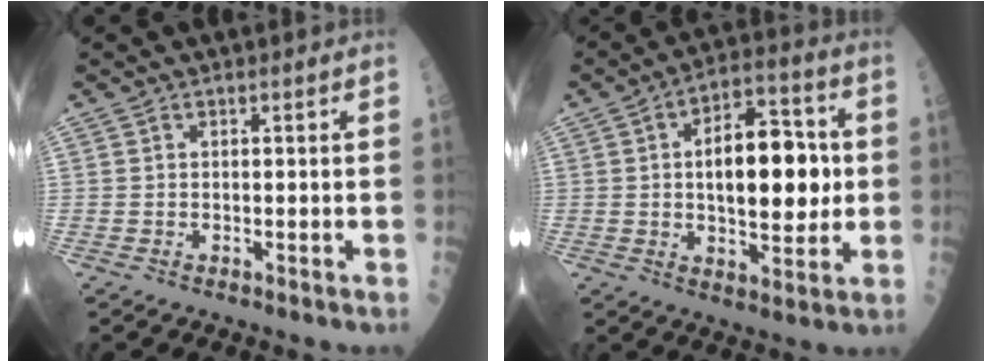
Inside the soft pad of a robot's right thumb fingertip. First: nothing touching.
{"total": 16.8, "force": [1.2, 8.3, 14.6], "torque": [-0.187, 0.014, 0.018]}